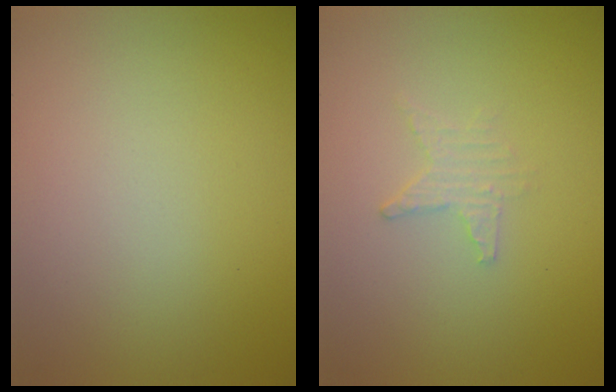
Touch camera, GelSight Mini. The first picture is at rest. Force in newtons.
{"total": 1.5, "press": 1.4, "slide": 0.3}